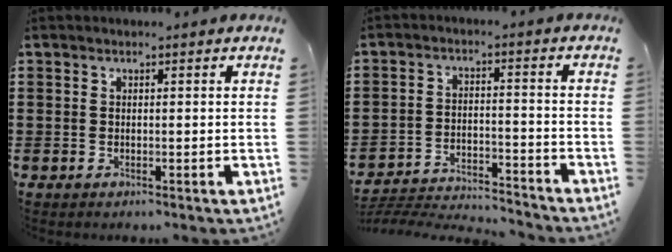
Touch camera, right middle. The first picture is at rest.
{"total": 4.5, "force": [-4.4, 0.5, 0.9], "torque": [-0.035, -0.004, -0.097]}